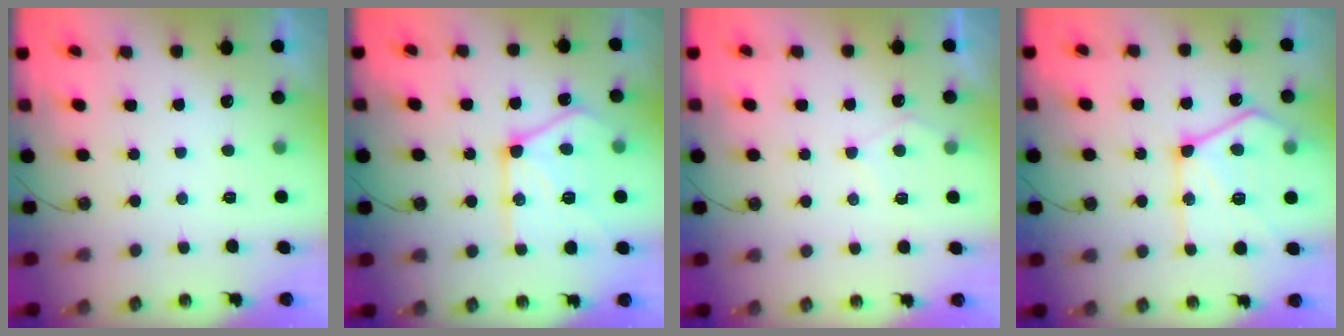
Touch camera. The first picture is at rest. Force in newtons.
{"total": 18.4, "press": 18.2, "slide": 2.3}
{"total": 6.5, "press": 6.5, "slide": 0.7}
{"total": 18.7, "press": 18.6, "slide": 1.6}